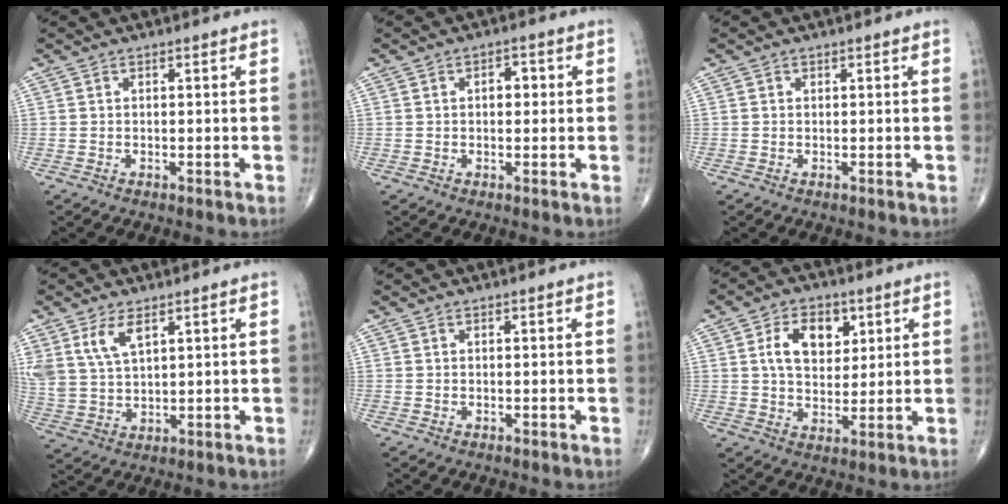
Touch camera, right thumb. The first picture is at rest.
{"total": 3.0, "force": [0.4, 1.9, 2.3], "torque": [-0.020, 0.009, 0.002]}
{"total": 0.0}
{"total": 7.9, "force": [4.1, 4.0, 5.4], "torque": [-0.107, -0.011, 0.091]}
{"total": 0.0}
{"total": 9.7, "force": [3.2, 6.4, 6.6], "torque": [-0.084, -0.009, 0.056]}